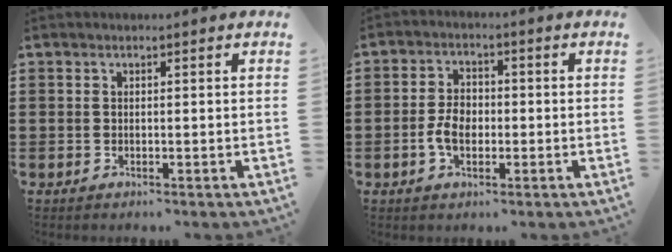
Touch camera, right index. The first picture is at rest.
{"total": 4.3, "force": [-0.9, 2.8, 3.2], "torque": [-0.075, 0.002, -0.021]}